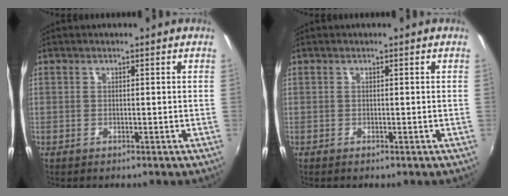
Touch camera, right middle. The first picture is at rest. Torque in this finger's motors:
{"motor_torque": [0.08, -0.06, 0.00, 0.00]}